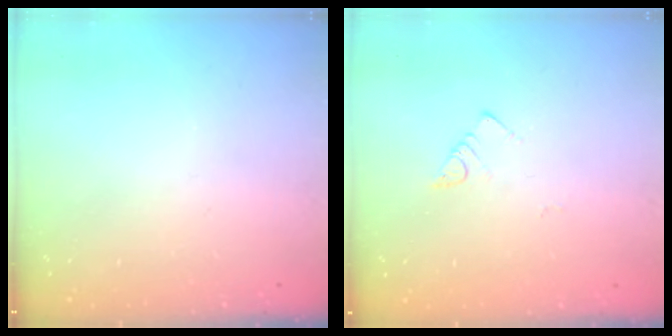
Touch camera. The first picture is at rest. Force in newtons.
{"total": 2.7, "press": 2.6, "slide": 0.5}